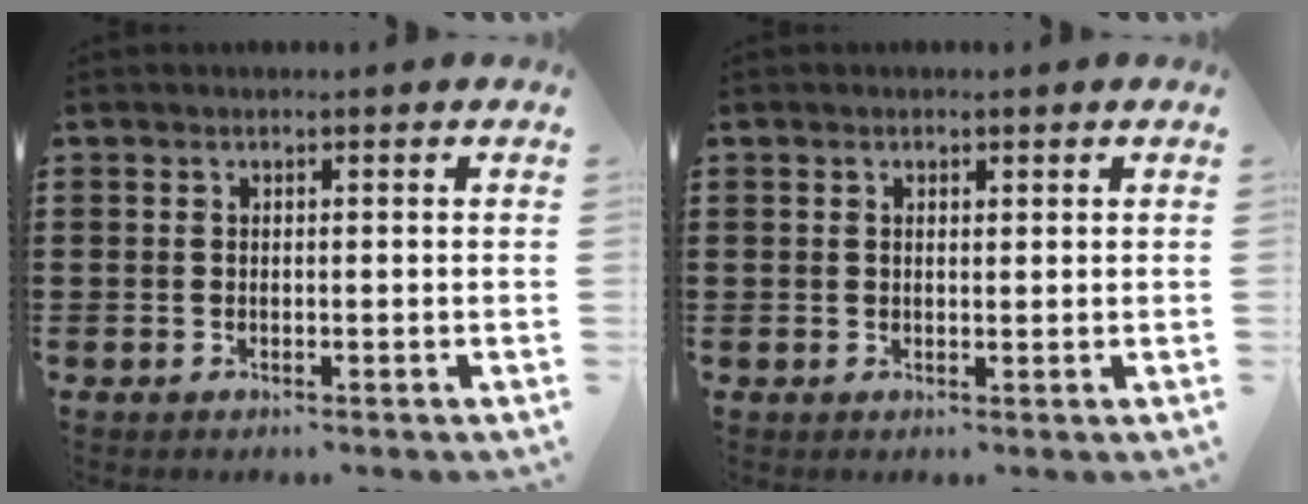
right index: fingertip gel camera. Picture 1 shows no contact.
{"total": 0.7, "force": [0.5, 0.4, 0.4], "torque": [-0.007, 0.005, 0.010]}